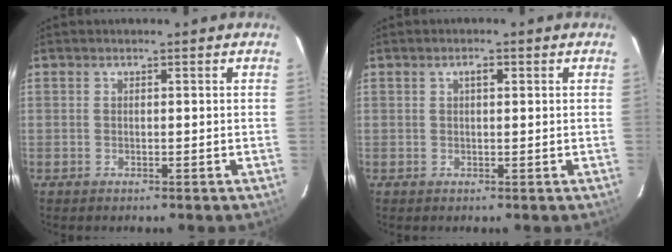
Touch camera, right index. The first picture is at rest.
{"total": 1.6, "force": [0.6, 0.7, 1.3], "torque": [-0.021, 0.005, 0.009]}